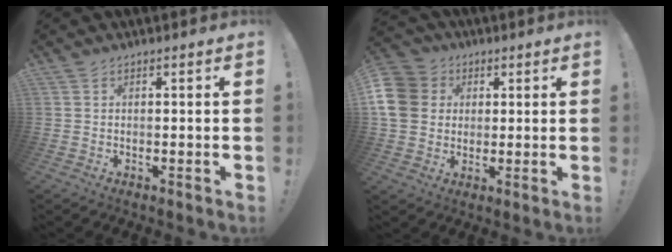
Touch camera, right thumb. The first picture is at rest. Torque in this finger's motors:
{"motor_torque": [0.11, 0.01, 0.06, 0.09, 0.07]}